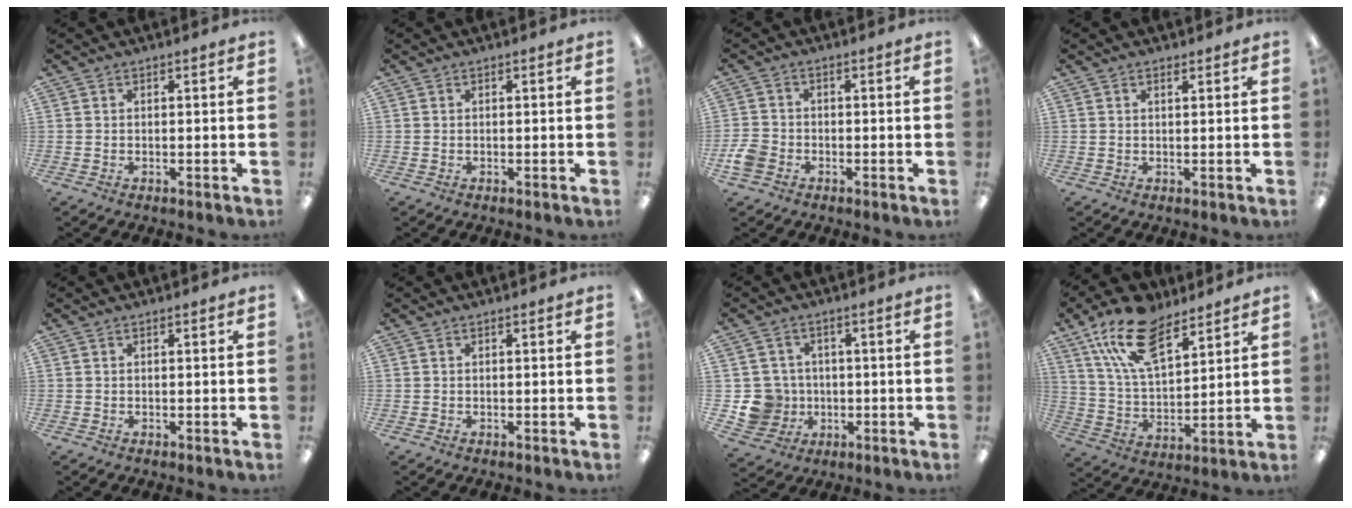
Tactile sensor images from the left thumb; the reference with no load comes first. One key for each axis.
{"total": 0.0}
{"total": 4.4, "fx": -2.0, "fy": 3.3, "fz": 2.0, "tx": -0.041, "ty": 0.010, "tz": -0.038}
{"total": 0.9, "fx": 0.7, "fy": 0.4, "fz": 0.4, "tx": -0.001, "ty": -0.003, "tz": 0.012}
{"total": 0.0}
{"total": 0.0}
{"total": 8.3, "fx": -0.7, "fy": 8.1, "fz": 1.4, "tx": -0.065, "ty": 0.010, "tz": -0.004}
{"total": 17.3, "fx": 11.2, "fy": 8.2, "fz": 10.3, "tx": -0.199, "ty": -0.038, "tz": 0.205}